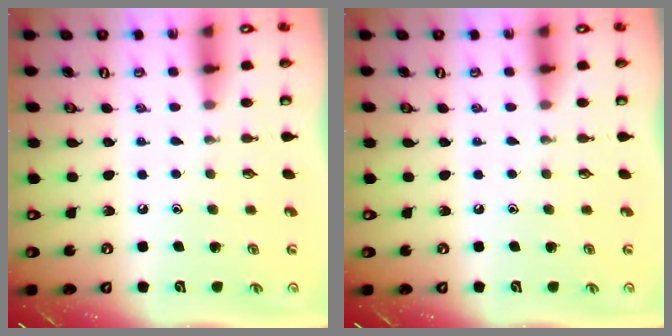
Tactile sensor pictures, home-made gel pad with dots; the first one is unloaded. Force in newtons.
{"total": 0.0}